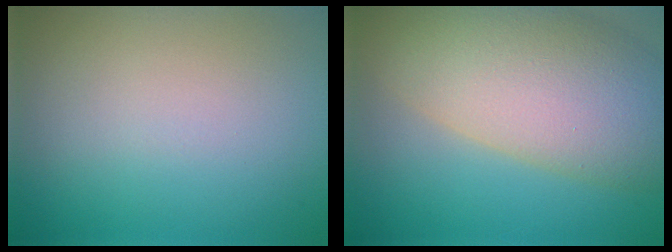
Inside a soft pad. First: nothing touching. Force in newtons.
{"total": 12.7, "press": 12.7, "slide": 0.9}